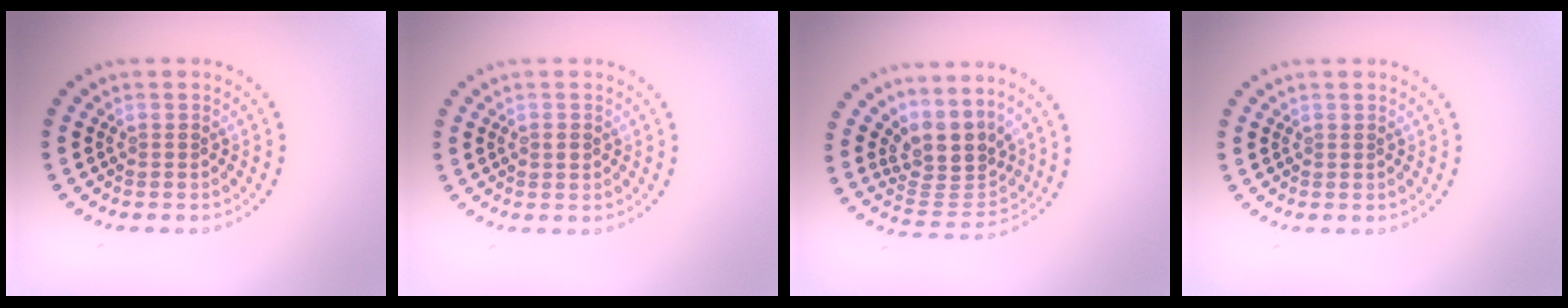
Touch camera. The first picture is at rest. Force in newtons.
{"total": 1.1, "press": 1.1, "slide": 0.2}
{"total": 4.1, "press": 3.1, "slide": 2.6}
{"total": 0.0}